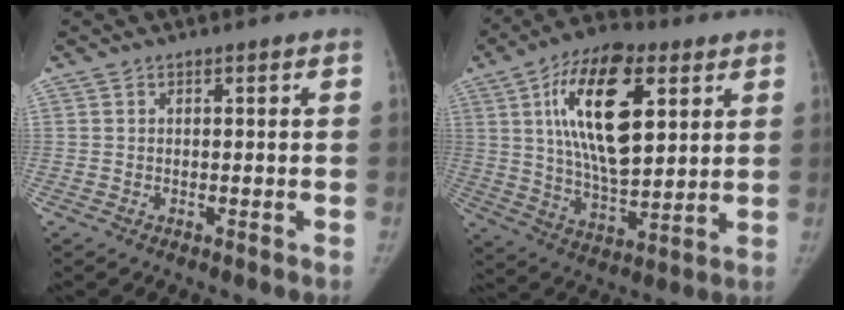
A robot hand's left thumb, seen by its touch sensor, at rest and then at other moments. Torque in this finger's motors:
{"motor_torque": [1.25, 1.26, 1.93, -0.85, 0.27]}